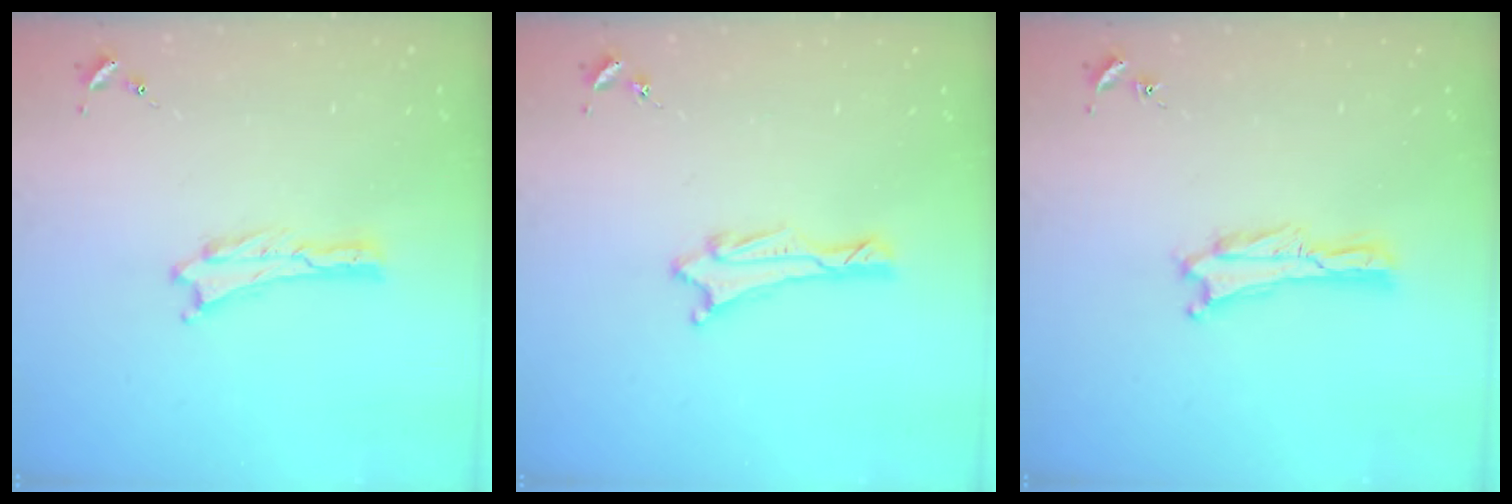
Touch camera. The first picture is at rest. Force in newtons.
{"total": 1.5, "press": 1.5, "slide": 0.2}
{"total": 0.0}